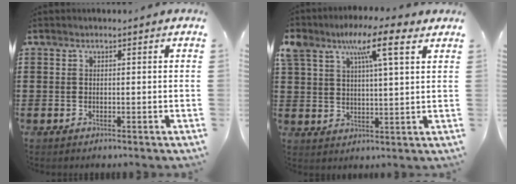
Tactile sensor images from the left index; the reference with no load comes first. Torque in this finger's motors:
{"motor_torque": [1.28, 0.78, 0.91, 0.21]}